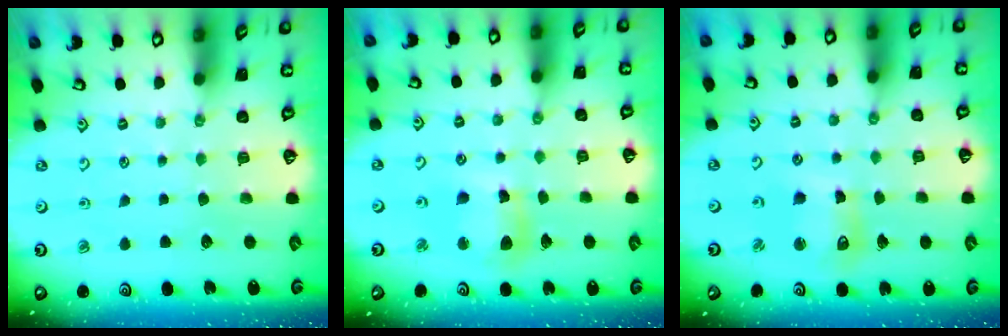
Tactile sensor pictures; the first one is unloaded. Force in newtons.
{"total": 10.4, "press": 10.4, "slide": 1.2}
{"total": 9.3, "press": 9.2, "slide": 1.7}